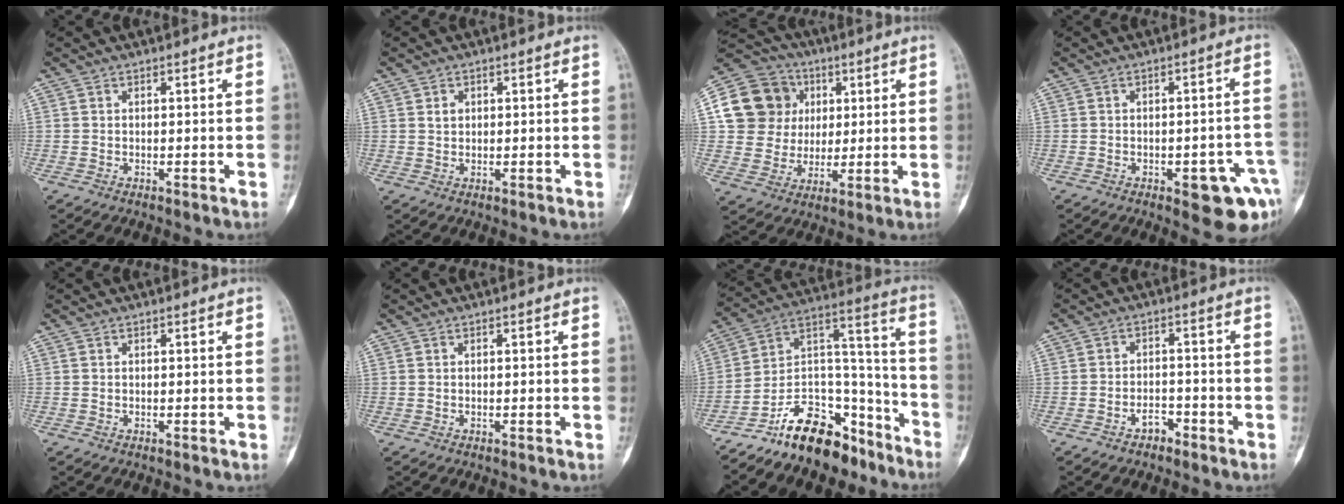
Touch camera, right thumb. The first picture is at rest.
{"total": 1.7, "force": [0.6, 1.4, 0.8], "torque": [-0.008, -0.002, 0.011]}
{"total": 16.4, "force": [3.9, 14.9, 5.5], "torque": [-0.075, 0.021, 0.075]}
{"total": 10.0, "force": [-4.4, 3.6, 8.2], "torque": [-0.076, 0.026, -0.044]}
{"total": 0.0}
{"total": 0.0}
{"total": 17.6, "force": [-13.4, 8.4, 7.7], "torque": [-0.085, 0.132, -0.232]}
{"total": 3.3, "force": [-2.3, 1.9, 1.4], "torque": [-0.013, 0.022, -0.036]}